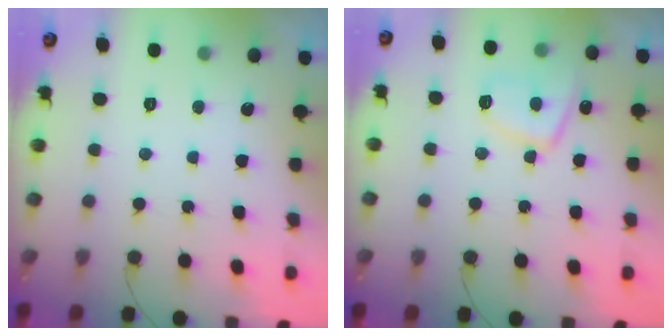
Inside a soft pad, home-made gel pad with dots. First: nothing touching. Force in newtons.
{"total": 9.1, "press": 9.0, "slide": 1.2}